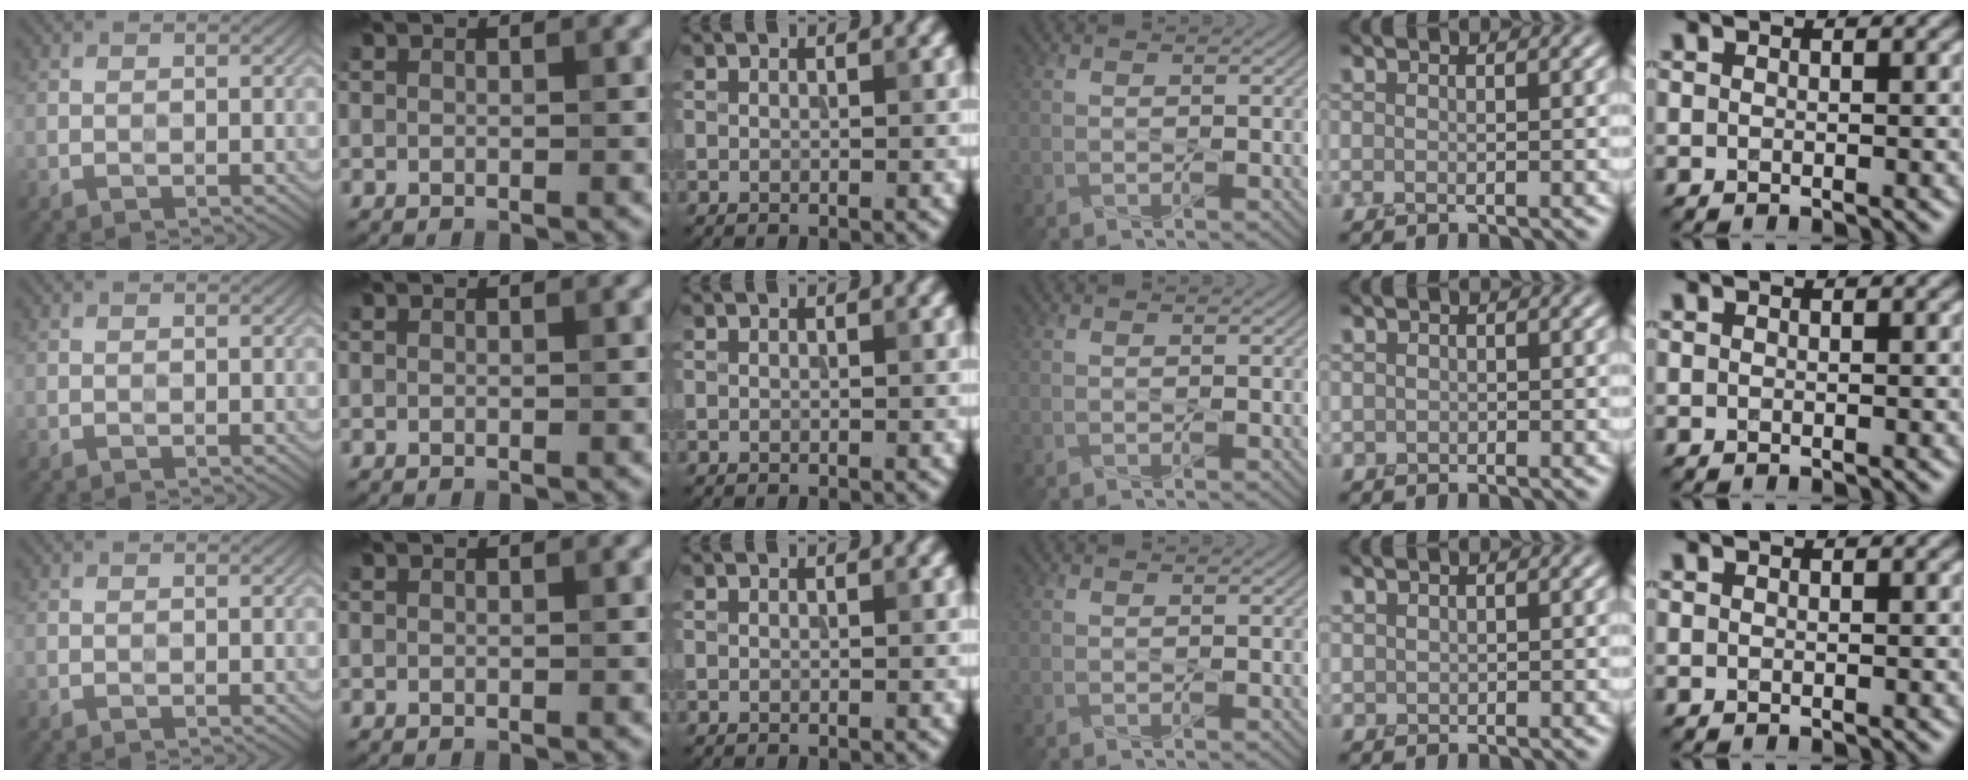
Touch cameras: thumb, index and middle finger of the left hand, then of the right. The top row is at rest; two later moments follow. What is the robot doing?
{"motion": "press", "object": "sticky note"}